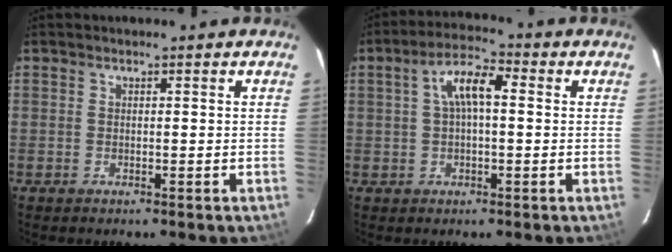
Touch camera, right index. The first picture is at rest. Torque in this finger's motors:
{"motor_torque": [0.54, 0.09, 0.53, 0.11]}